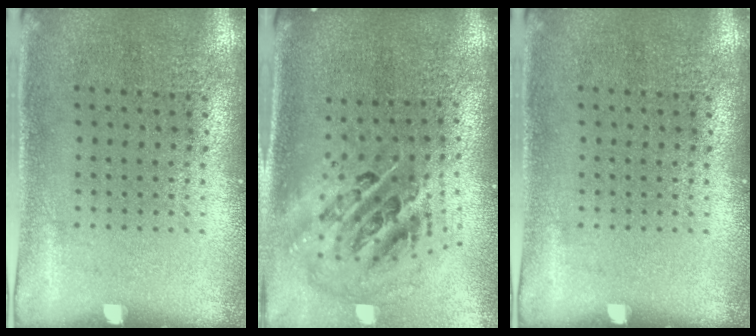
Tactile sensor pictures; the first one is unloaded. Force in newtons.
{"total": 2.7, "press": 1.9, "slide": 2.0}
{"total": 0.0}